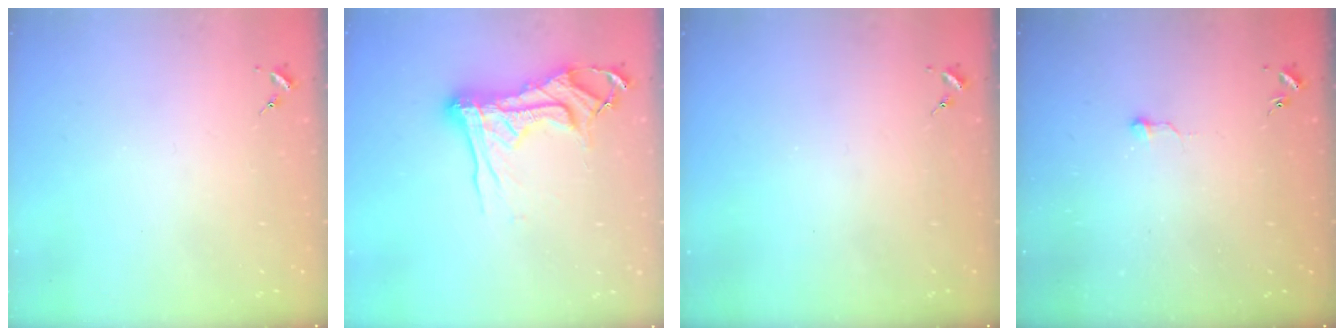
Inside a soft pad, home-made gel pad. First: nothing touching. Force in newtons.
{"total": 15.9, "press": 15.8, "slide": 1.8}
{"total": 0.0}
{"total": 6.2, "press": 6.2, "slide": 0.5}